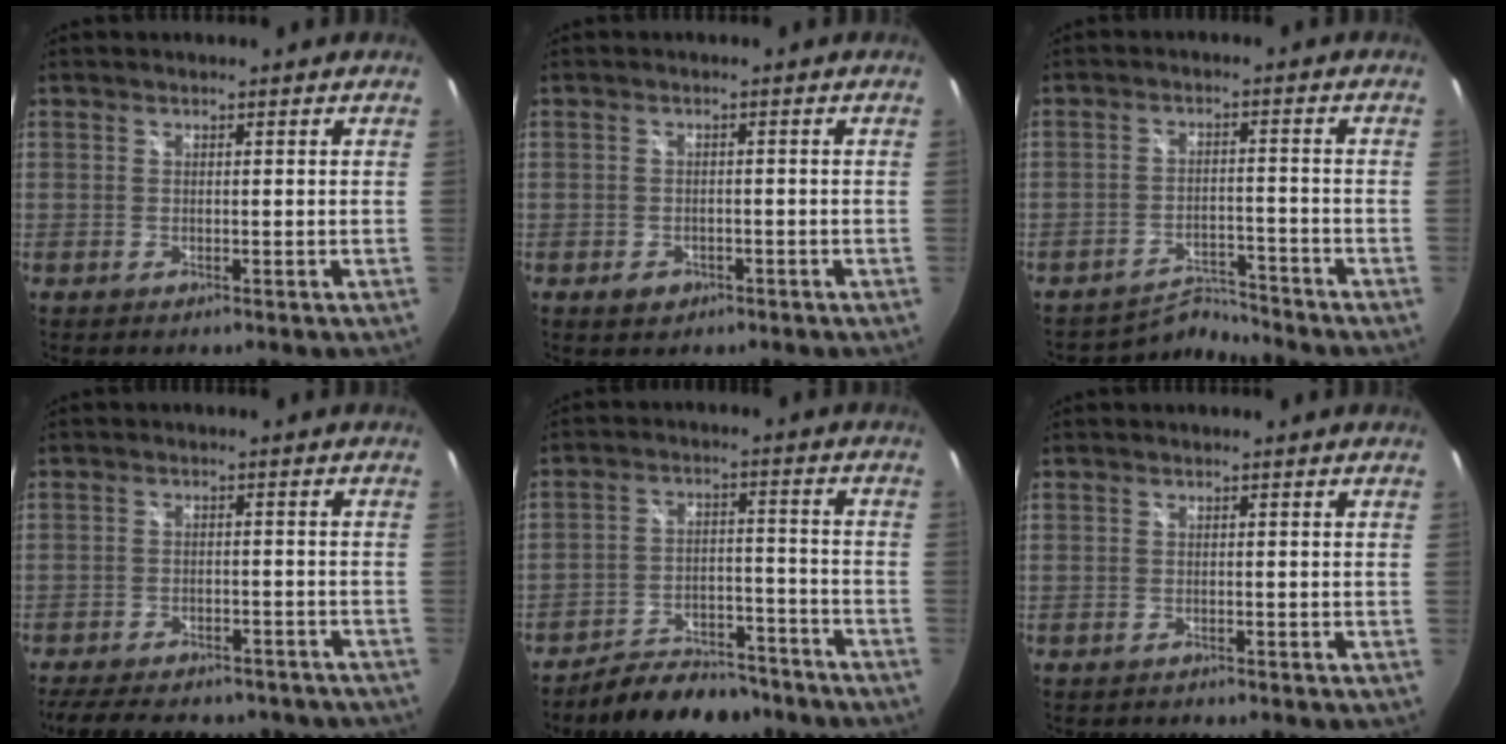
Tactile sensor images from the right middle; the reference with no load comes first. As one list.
[{"total": 2.7, "force": [-1.4, 2.1, 0.9], "torque": [-0.020, -0.003, -0.019]}, {"total": 5.6, "force": [-5.4, -0.3, -1.4], "torque": [0.009, 0.015, -0.092]}, {"total": 19.8, "force": [-16.4, 7.5, 8.3], "torque": [-0.177, -0.007, -0.210]}, {"total": 12.3, "force": [-10.9, 4.3, 3.8], "torque": [-0.076, 0.012, -0.150]}, {"total": 1.2, "force": [-1.2, 0.3, 0.1], "torque": [-0.006, -0.006, -0.018]}]